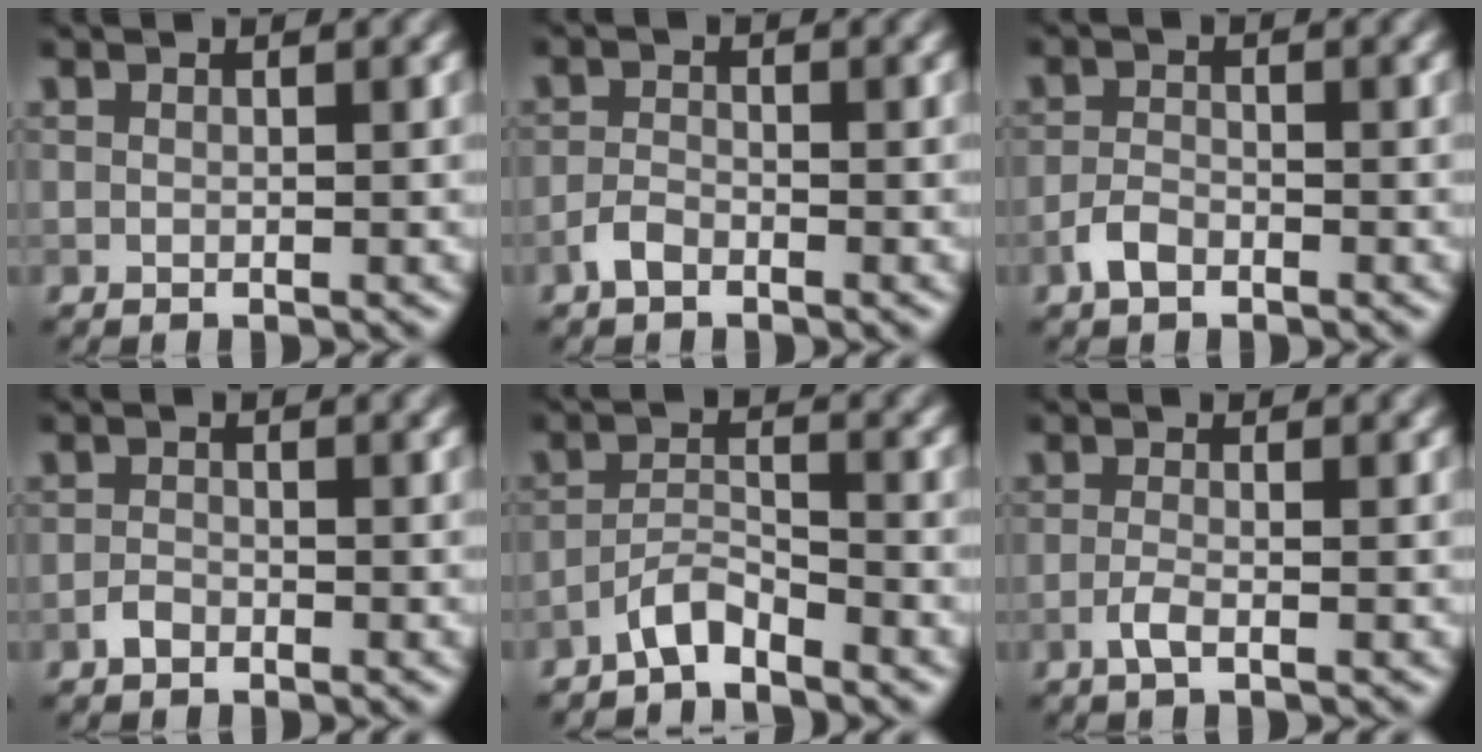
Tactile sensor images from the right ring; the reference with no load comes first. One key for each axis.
{"total": 1.5, "fx": -1.1, "fy": 0.6, "fz": 0.8, "tx": -0.017, "ty": 0.004, "tz": -0.026}
{"total": 1.9, "fx": -1.3, "fy": 0.9, "fz": 1.0, "tx": -0.020, "ty": 0.004, "tz": -0.029}
{"total": 1.1, "fx": -0.8, "fy": 0.6, "fz": 0.5, "tx": -0.008, "ty": 0.002, "tz": -0.018}
{"total": 2.8, "fx": -2.4, "fy": 0.5, "fz": 1.2, "tx": -0.020, "ty": 0.011, "tz": -0.052}
{"total": 1.5, "fx": -0.7, "fy": 0.4, "fz": 1.3, "tx": -0.027, "ty": 0.003, "tz": -0.020}